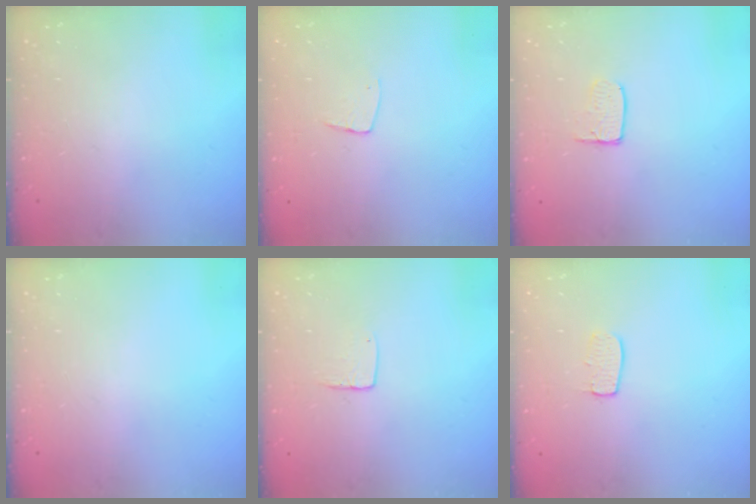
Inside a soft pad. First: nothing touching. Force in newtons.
{"total": 5.3, "press": 5.3, "slide": 0.3}
{"total": 4.7, "press": 4.7, "slide": 0.4}
{"total": 0.0}
{"total": 4.3, "press": 4.3, "slide": 0.4}
{"total": 5.2, "press": 5.2, "slide": 0.3}